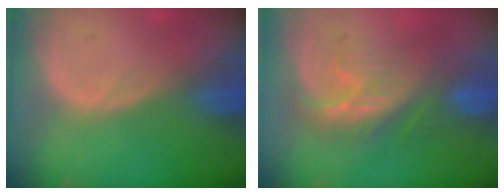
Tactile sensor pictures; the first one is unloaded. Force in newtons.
{"total": 7.5, "press": 7.2, "slide": 1.9}